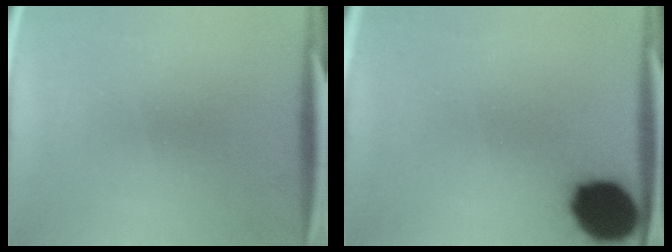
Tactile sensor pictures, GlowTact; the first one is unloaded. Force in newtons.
{"total": 14.7}